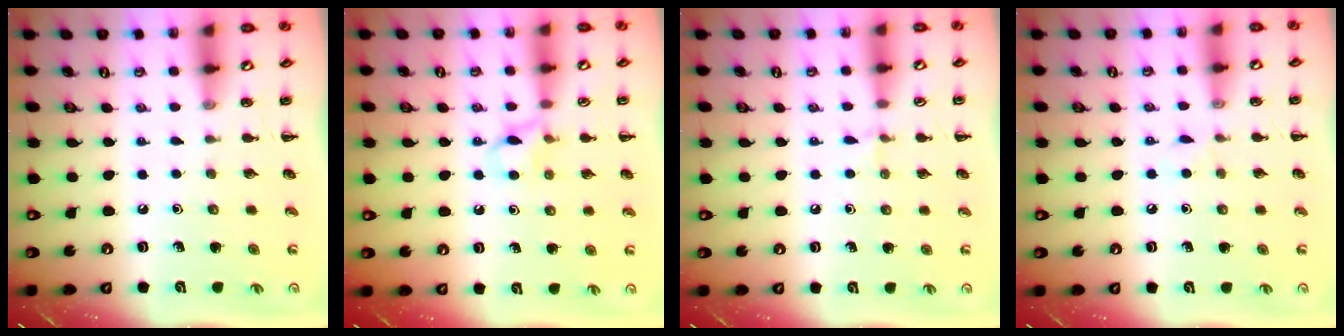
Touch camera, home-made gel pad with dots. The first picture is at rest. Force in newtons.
{"total": 6.7, "press": 6.5, "slide": 1.8}
{"total": 4.1, "press": 3.9, "slide": 1.4}
{"total": 4.4, "press": 4.2, "slide": 1.4}